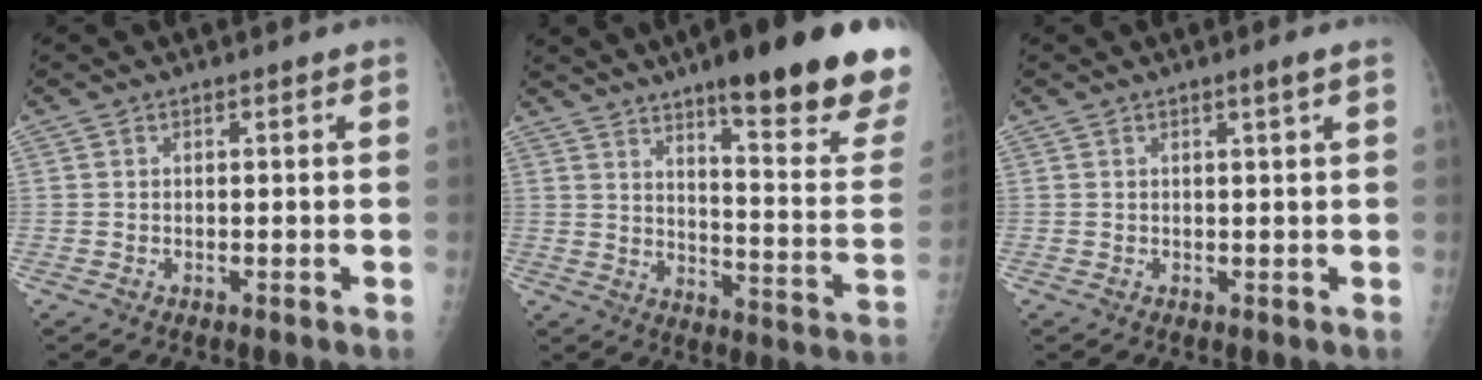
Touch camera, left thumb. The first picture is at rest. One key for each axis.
{"total": 25.2, "fx": 16.6, "fy": 4.0, "fz": 18.5, "tx": -0.225, "ty": -0.079, "tz": 0.231}
{"total": 1.5, "fx": 0.8, "fy": -0.4, "fz": 1.2, "tx": -0.023, "ty": -0.007, "tz": 0.015}